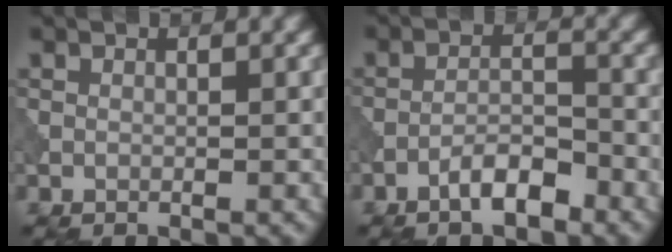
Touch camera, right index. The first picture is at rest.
{"total": 3.2, "force": [-2.3, 0.9, 2.1], "torque": [-0.035, 0.010, -0.044]}